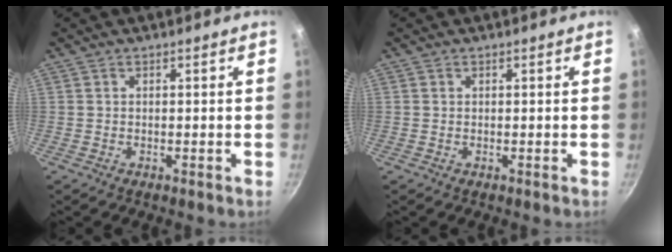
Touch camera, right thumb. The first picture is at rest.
{"total": 0.0}